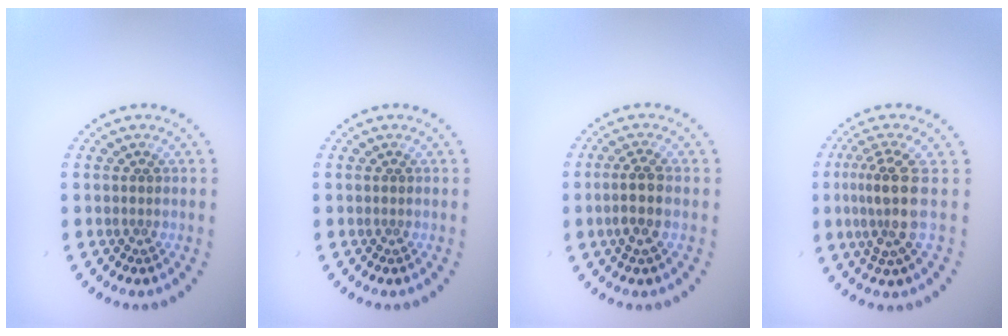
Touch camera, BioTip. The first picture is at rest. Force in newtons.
{"total": 0.0}
{"total": 2.4, "press": 2.3, "slide": 0.9}
{"total": 3.9, "press": 2.8, "slide": 2.7}